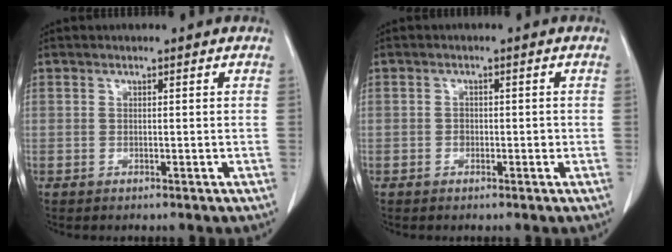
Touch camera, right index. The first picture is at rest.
{"total": 1.2, "force": [-0.3, 1.0, 0.6], "torque": [-0.007, 0.005, -0.002]}